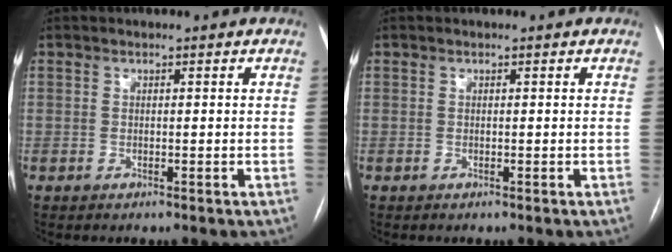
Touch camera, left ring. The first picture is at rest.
{"total": 0.0}